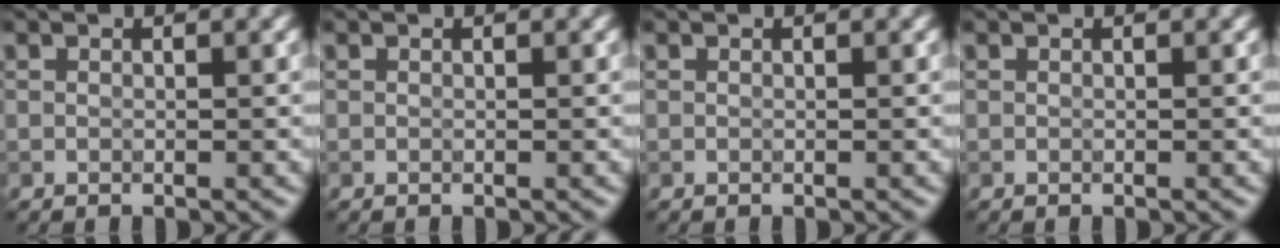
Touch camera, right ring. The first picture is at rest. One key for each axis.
{"total": 0.0}
{"total": 0.0}
{"total": 0.0}